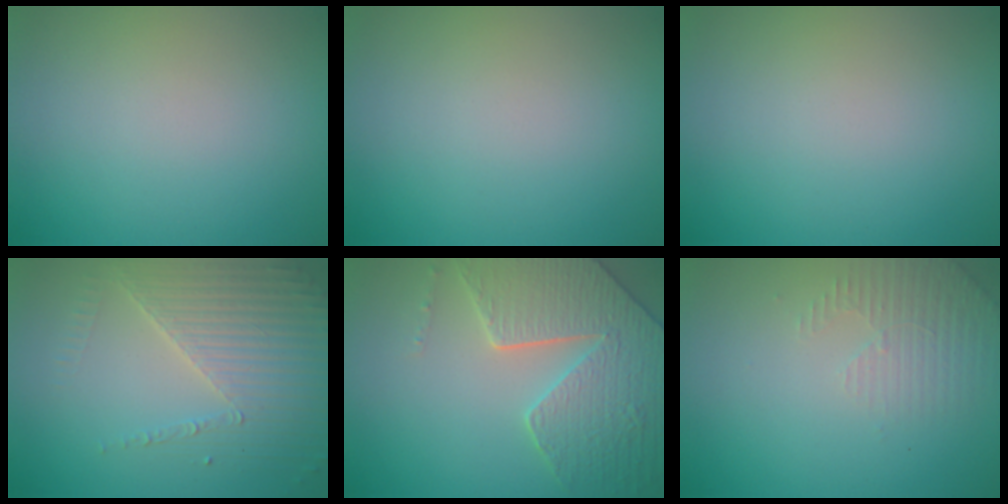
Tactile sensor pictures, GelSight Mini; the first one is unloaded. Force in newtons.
{"total": 0.0}
{"total": 0.0}
{"total": 4.4, "press": 3.9, "slide": 2.1}
{"total": 6.6, "press": 5.7, "slide": 3.4}
{"total": 2.3, "press": 2.2, "slide": 0.6}